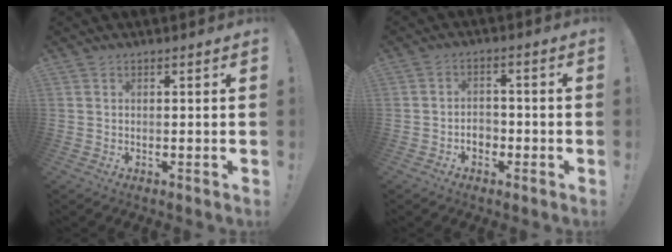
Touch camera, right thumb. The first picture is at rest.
{"total": 4.1, "force": [-1.6, 3.1, 2.0], "torque": [-0.027, 0.005, -0.028]}